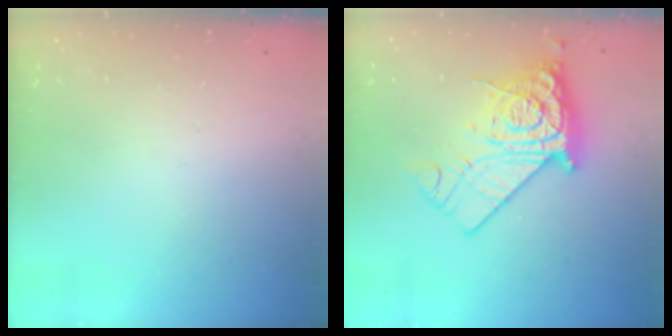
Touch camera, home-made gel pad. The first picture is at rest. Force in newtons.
{"total": 12.2, "press": 12.1, "slide": 1.4}